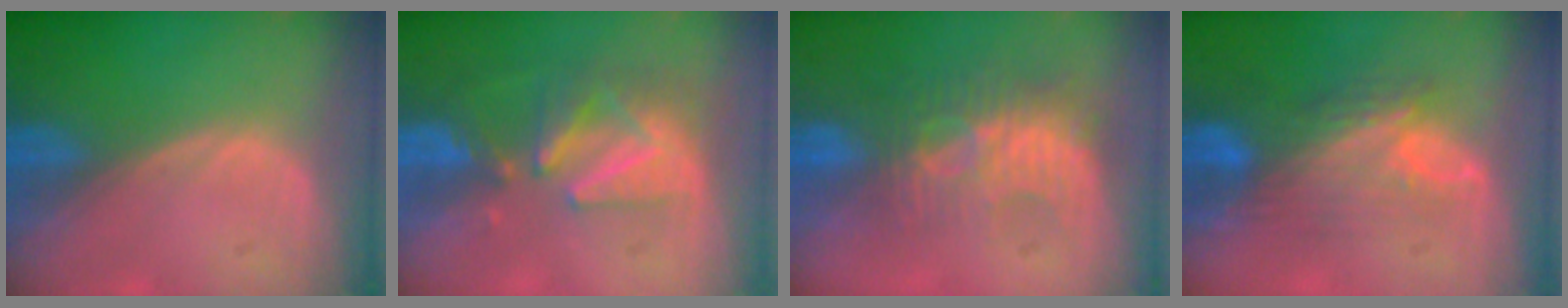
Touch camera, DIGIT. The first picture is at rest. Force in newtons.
{"total": 8.6, "press": 8.0, "slide": 3.1}
{"total": 8.7, "press": 8.1, "slide": 3.2}
{"total": 9.0, "press": 8.0, "slide": 4.1}